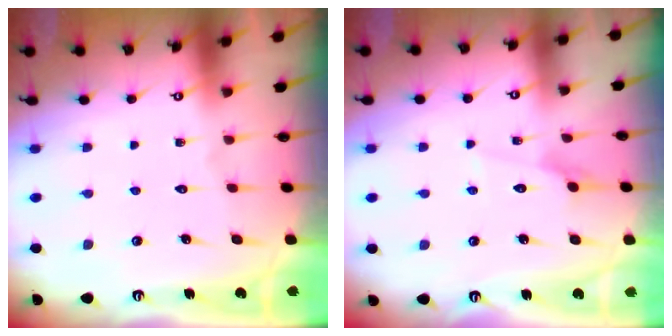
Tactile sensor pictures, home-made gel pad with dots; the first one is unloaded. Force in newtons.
{"total": 3.3, "press": 3.3, "slide": 0.3}